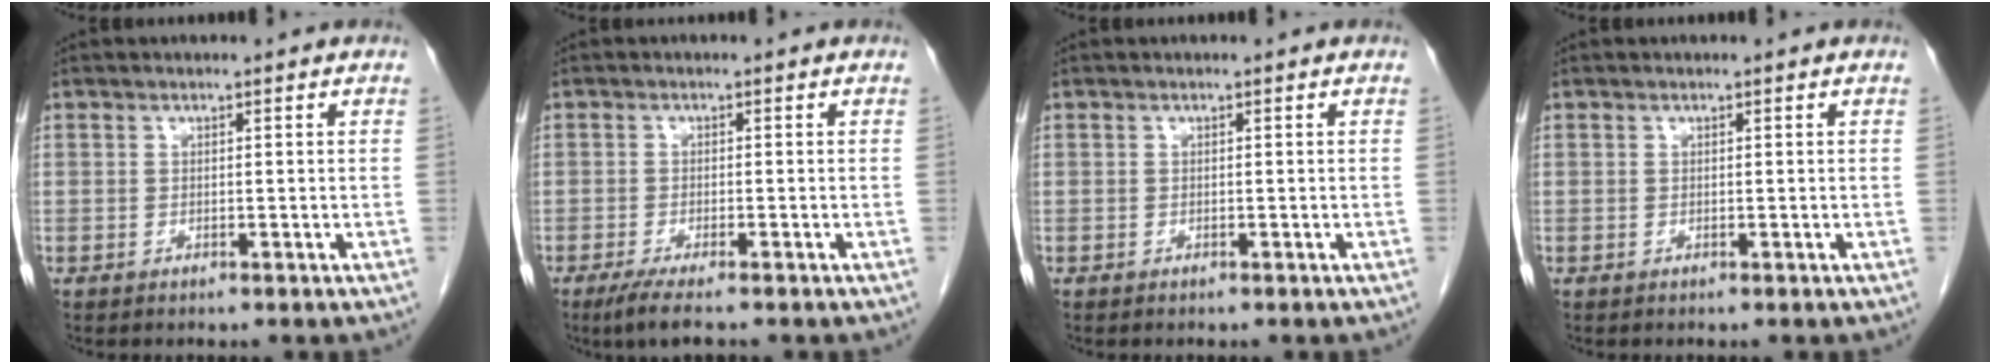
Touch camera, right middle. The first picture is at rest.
{"total": 4.1, "force": [-3.0, 0.4, 2.7], "torque": [-0.049, -0.011, -0.052]}
{"total": 0.0}
{"total": 0.0}